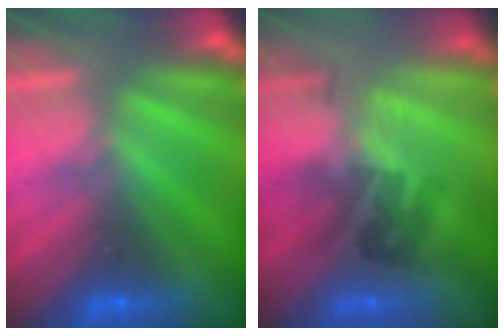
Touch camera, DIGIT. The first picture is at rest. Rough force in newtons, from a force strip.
{"total": 2.2}